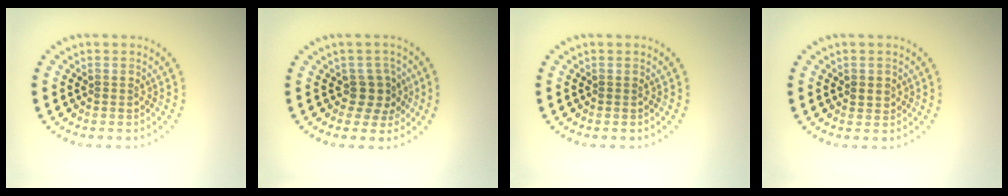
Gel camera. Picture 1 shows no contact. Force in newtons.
{"total": 2.3, "press": 1.9, "slide": 1.3}
{"total": 0.0}
{"total": 1.2, "press": 1.1, "slide": 0.4}